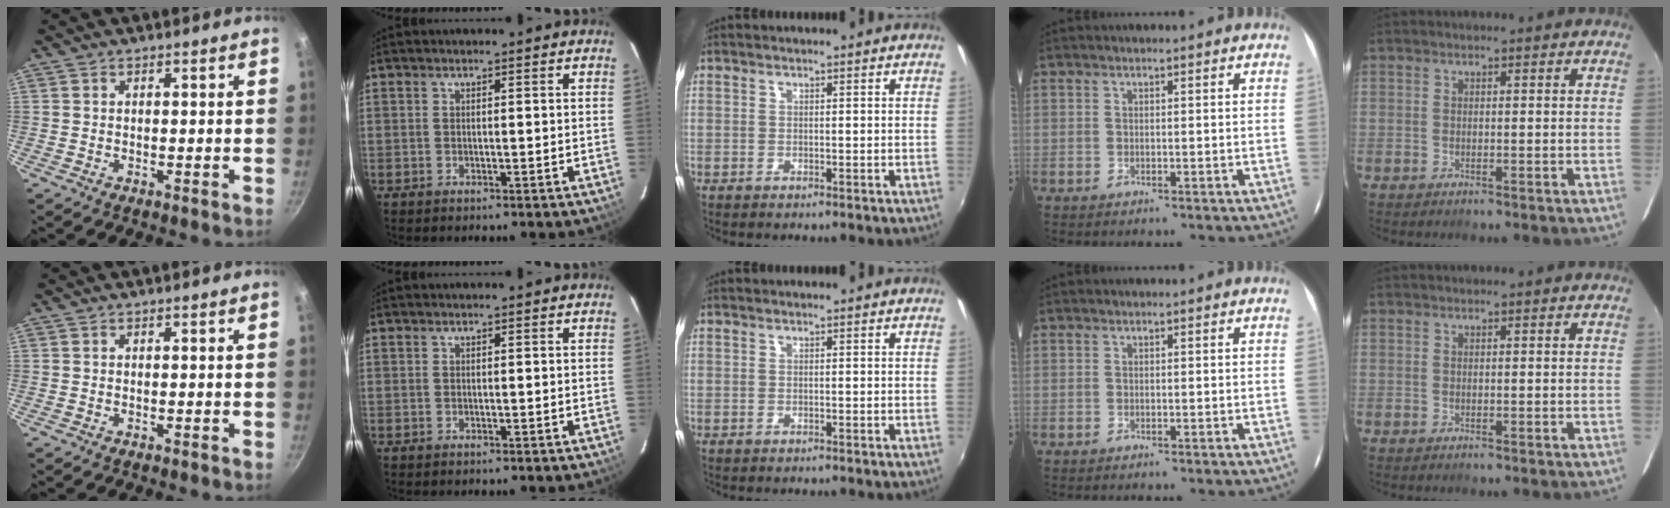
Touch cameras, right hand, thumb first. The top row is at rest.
{}